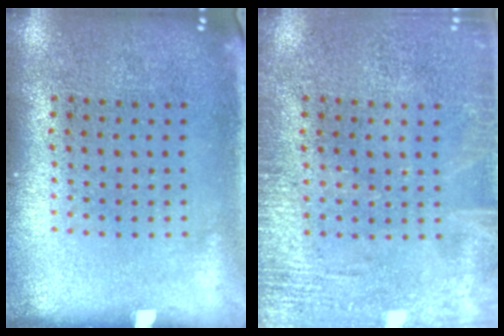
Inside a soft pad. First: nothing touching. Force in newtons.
{"total": 2.6, "press": 2.5, "slide": 0.3}